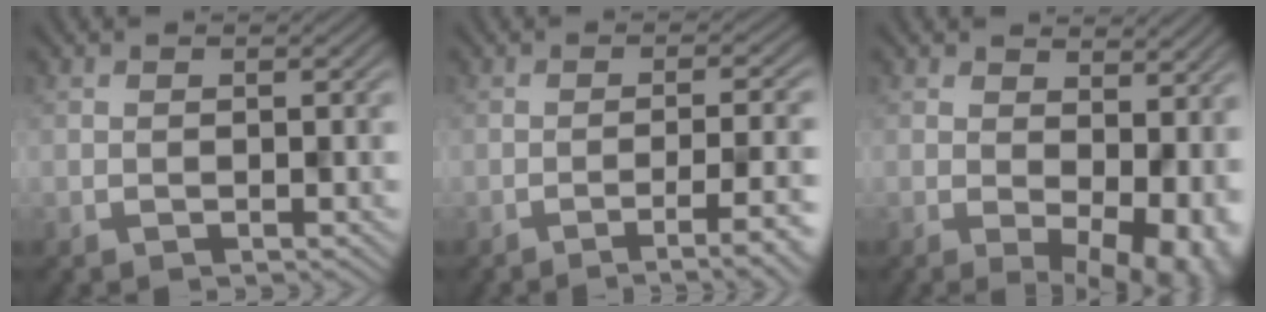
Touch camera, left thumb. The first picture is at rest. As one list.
[{"total": 6.2, "force": [-3.3, 1.4, 5.1], "torque": [-0.072, 0.001, -0.042]}, {"total": 7.9, "force": [0.2, 4.5, 6.4], "torque": [-0.070, -0.017, 0.035]}]